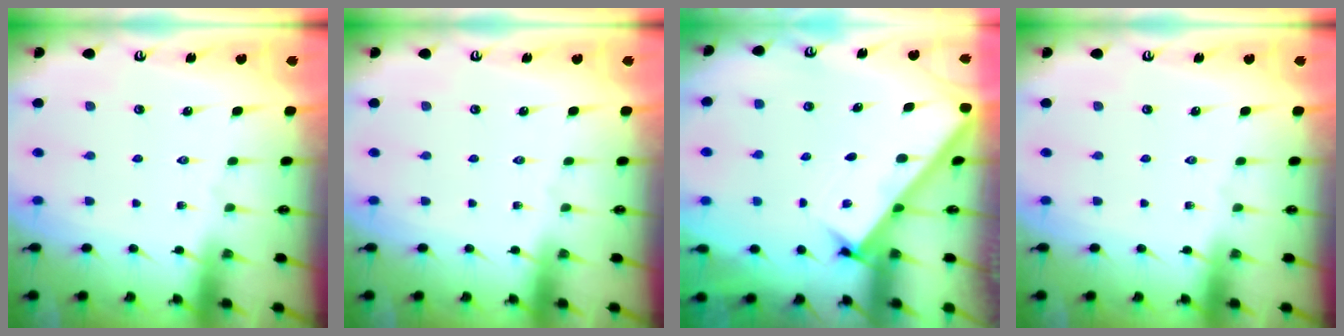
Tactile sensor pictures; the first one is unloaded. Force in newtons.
{"total": 0.0}
{"total": 2.7, "press": 2.7, "slide": 0.4}
{"total": 0.0}